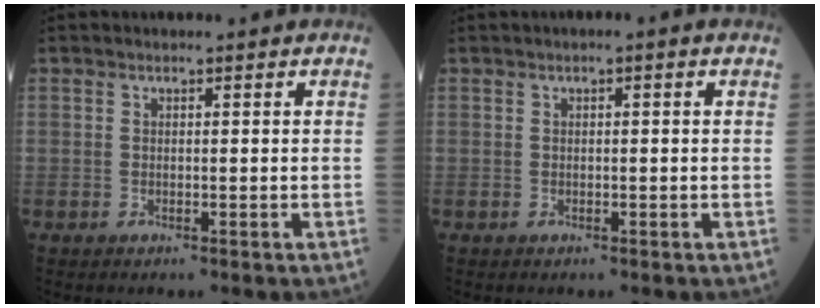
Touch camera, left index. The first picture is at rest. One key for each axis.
{"total": 0.7, "fx": 0.0, "fy": 0.0, "fz": 0.7, "tx": -0.013, "ty": 0.000, "tz": -0.004}